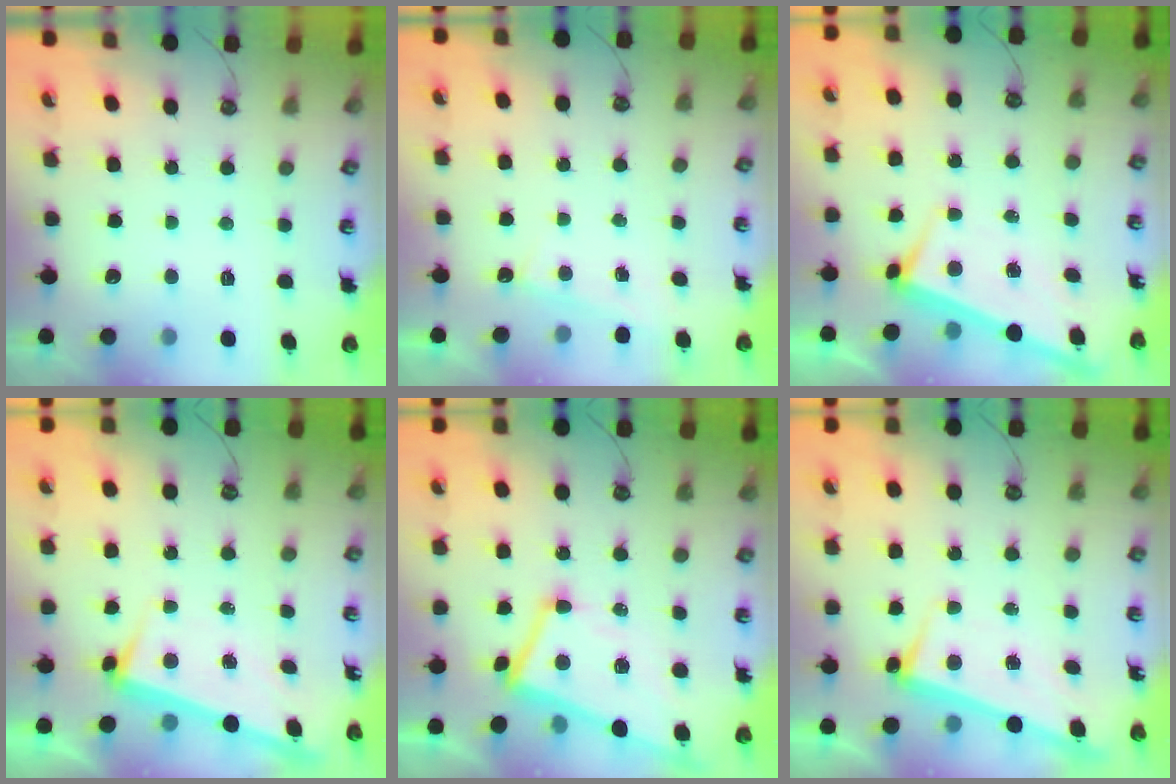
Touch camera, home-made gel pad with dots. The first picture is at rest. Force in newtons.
{"total": 0.9, "press": 0.9, "slide": 0.1}
{"total": 2.7, "press": 2.7, "slide": 0.4}
{"total": 3.5, "press": 3.3, "slide": 1.1}
{"total": 1.9, "press": 1.7, "slide": 0.9}
{"total": 2.6, "press": 2.5, "slide": 0.7}